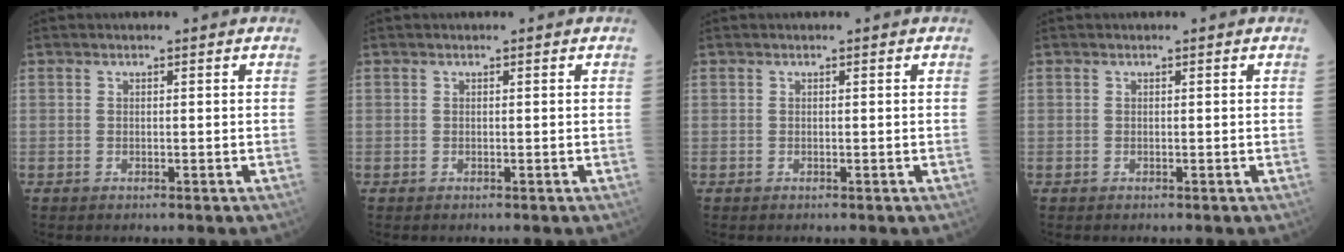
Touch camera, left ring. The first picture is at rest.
{"total": 0.0}
{"total": 0.0}
{"total": 0.0}